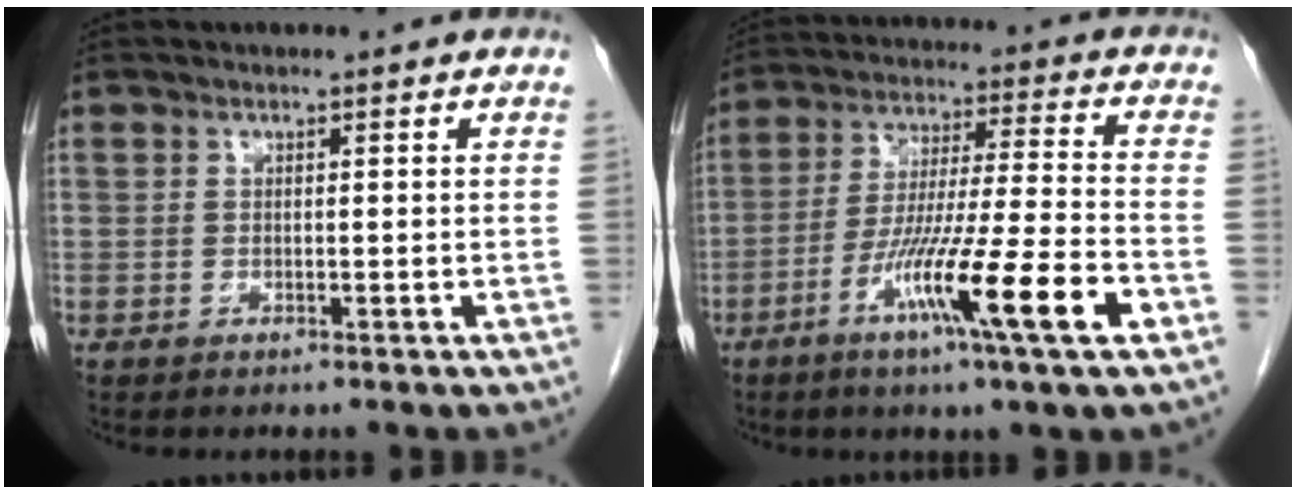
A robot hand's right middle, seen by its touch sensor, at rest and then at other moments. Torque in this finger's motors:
{"motor_torque": [1.86, -0.28, 0.97, 0.21]}